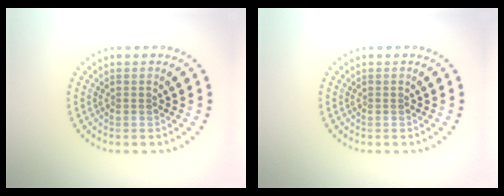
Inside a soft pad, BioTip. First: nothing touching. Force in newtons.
{"total": 0.0}